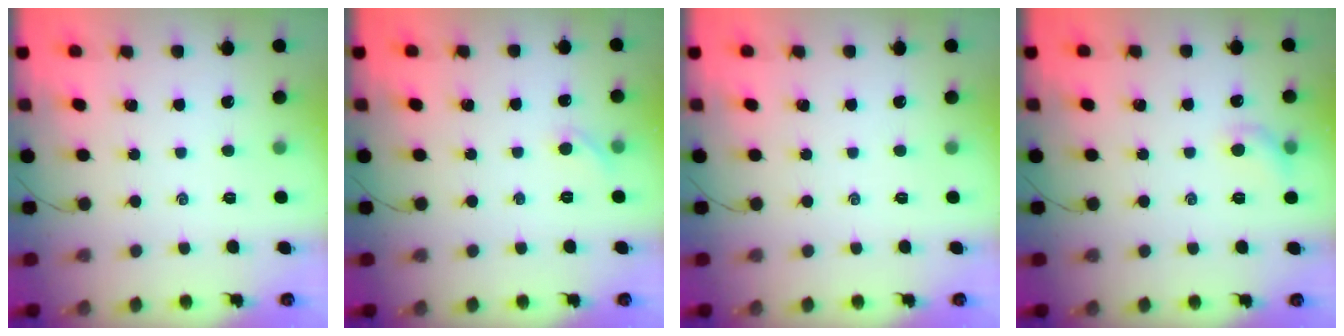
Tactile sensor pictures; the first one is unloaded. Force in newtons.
{"total": 4.4, "press": 4.0, "slide": 1.6}
{"total": 0.0}
{"total": 6.6, "press": 6.5, "slide": 1.4}